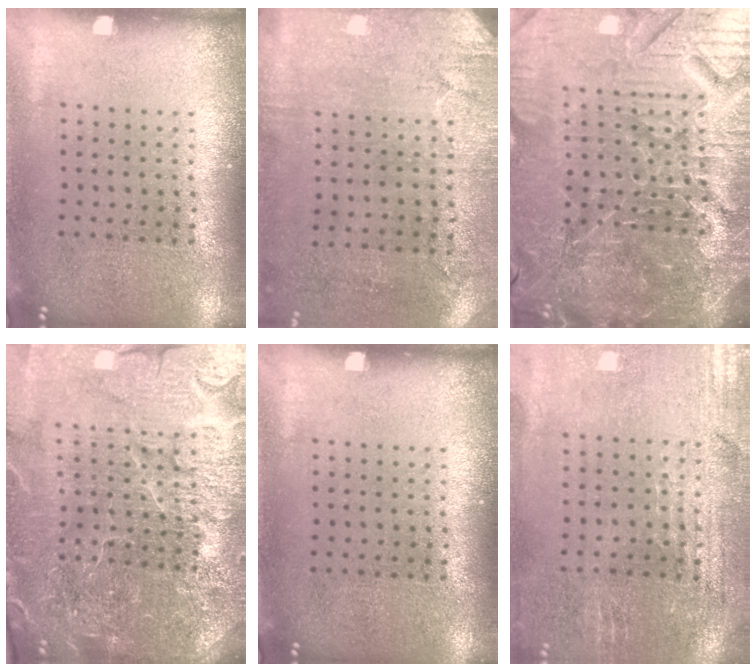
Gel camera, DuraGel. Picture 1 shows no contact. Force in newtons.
{"total": 2.9, "press": 2.3, "slide": 1.7}
{"total": 6.6, "press": 5.9, "slide": 2.8}
{"total": 5.7, "press": 5.1, "slide": 2.4}
{"total": 0.0}
{"total": 0.9, "press": 0.8, "slide": 0.4}